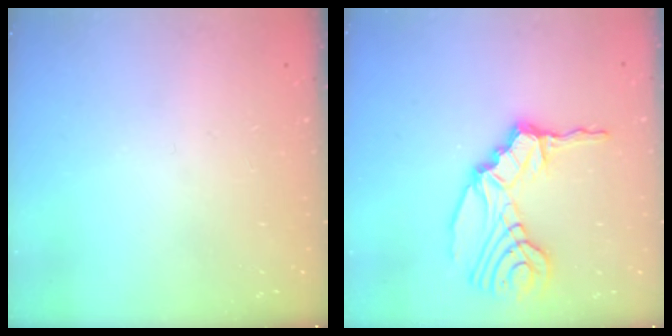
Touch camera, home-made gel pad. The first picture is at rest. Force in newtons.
{"total": 14.7, "press": 14.1, "slide": 4.3}